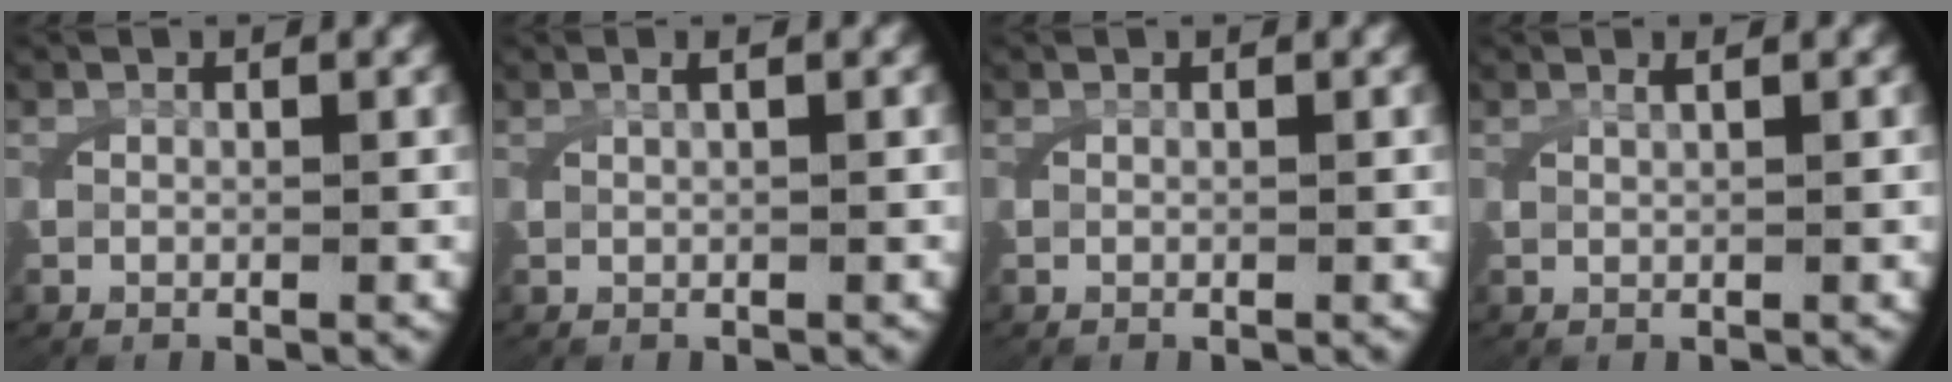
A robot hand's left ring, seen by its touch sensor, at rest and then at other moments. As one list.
[{"total": 0.9, "force": [0.4, 0.0, 0.8], "torque": [-0.016, 0.007, 0.007]}, {"total": 0.0}, {"total": 0.9, "force": [0.5, -0.3, 0.6], "torque": [-0.013, 0.004, 0.012]}]